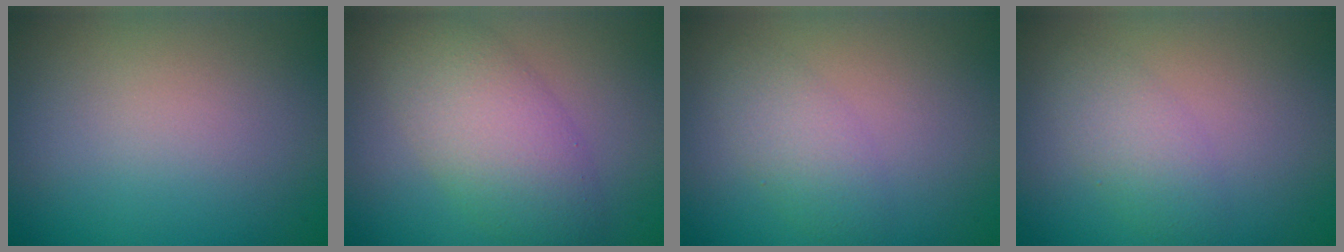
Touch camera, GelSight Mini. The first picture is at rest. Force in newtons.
{"total": 5.6, "press": 5.6, "slide": 0.2}
{"total": 2.5, "press": 2.5, "slide": 0.1}
{"total": 2.5, "press": 2.5, "slide": 0.1}